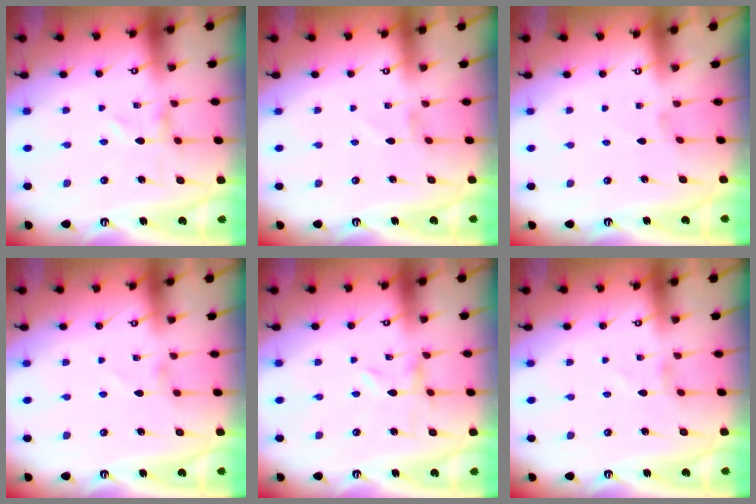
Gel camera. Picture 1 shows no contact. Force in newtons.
{"total": 0.6, "press": 0.6, "slide": 0.3}
{"total": 0.0}
{"total": 0.0}
{"total": 0.0}
{"total": 0.8, "press": 0.8, "slide": 0.3}